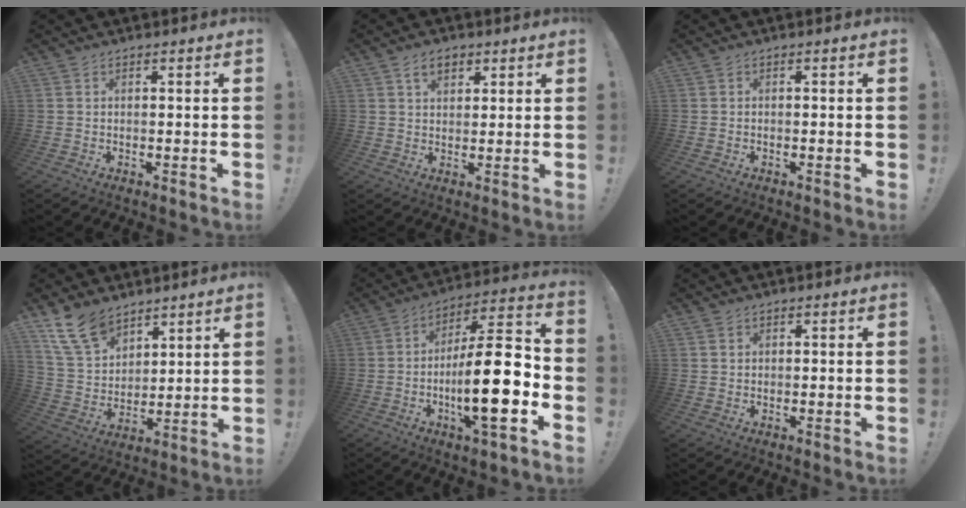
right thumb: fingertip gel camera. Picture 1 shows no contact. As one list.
[{"total": 4.9, "force": [2.7, 3.0, 2.8], "torque": [-0.041, -0.004, 0.046]}, {"total": 0.0}, {"total": 13.4, "force": [9.8, 7.2, 5.5], "torque": [-0.121, -0.052, 0.193]}, {"total": 20.5, "force": [-5.1, 5.2, 19.2], "torque": [-0.330, 0.026, -0.085]}, {"total": 1.0, "force": [0.7, 0.6, -0.2], "torque": [0.011, 0.000, 0.012]}]